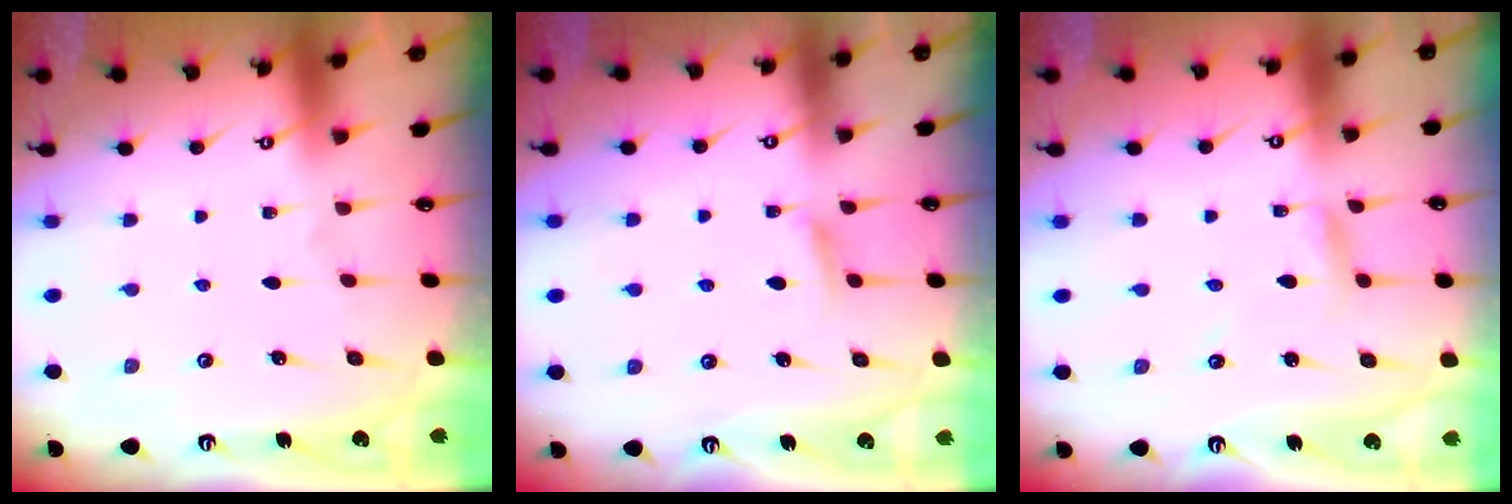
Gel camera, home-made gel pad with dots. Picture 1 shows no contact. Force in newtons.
{"total": 4.0, "press": 4.0, "slide": 0.7}
{"total": 2.8, "press": 2.8, "slide": 0.1}